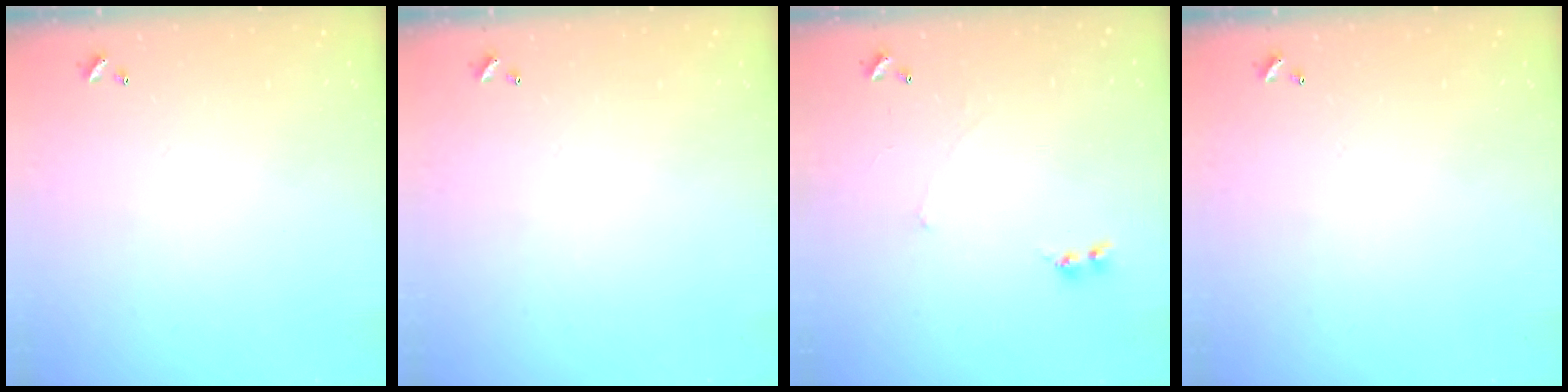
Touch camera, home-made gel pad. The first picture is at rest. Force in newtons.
{"total": 0.0}
{"total": 1.6, "press": 1.5, "slide": 0.5}
{"total": 0.0}